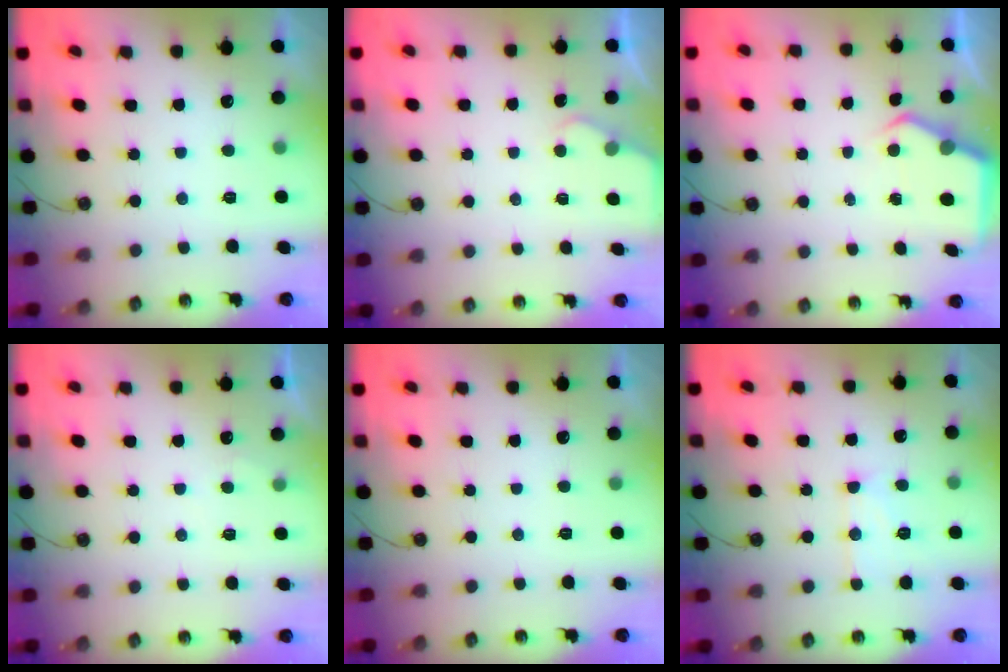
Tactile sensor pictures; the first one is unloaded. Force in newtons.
{"total": 3.2, "press": 3.1, "slide": 0.3}
{"total": 4.5, "press": 4.5, "slide": 0.3}
{"total": 2.8, "press": 2.8, "slide": 0.3}
{"total": 0.0}
{"total": 9.7, "press": 9.7, "slide": 0.8}